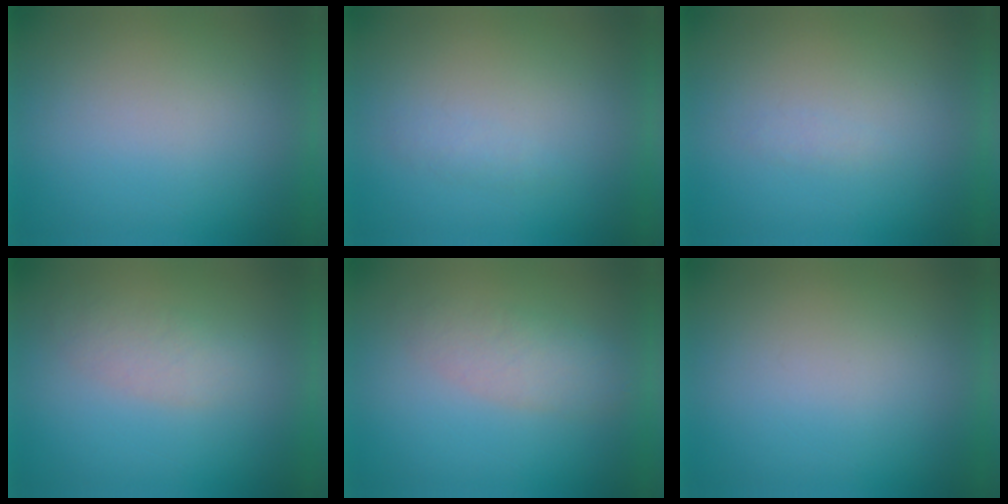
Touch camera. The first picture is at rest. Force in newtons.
{"total": 1.1}
{"total": 1.0}
{"total": 2.7}
{"total": 2.9}
{"total": 0.0}